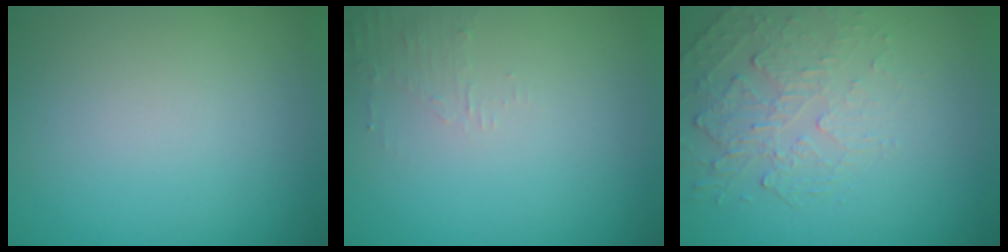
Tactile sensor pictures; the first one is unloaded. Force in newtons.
{"total": 1.3, "press": 1.2, "slide": 0.3}
{"total": 2.2, "press": 1.4, "slide": 1.7}